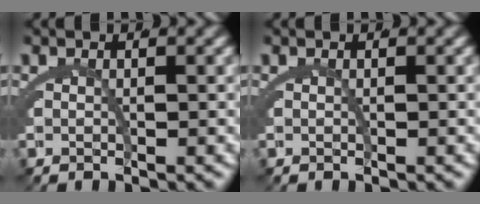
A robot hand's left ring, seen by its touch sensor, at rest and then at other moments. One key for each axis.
{"total": 0.0}